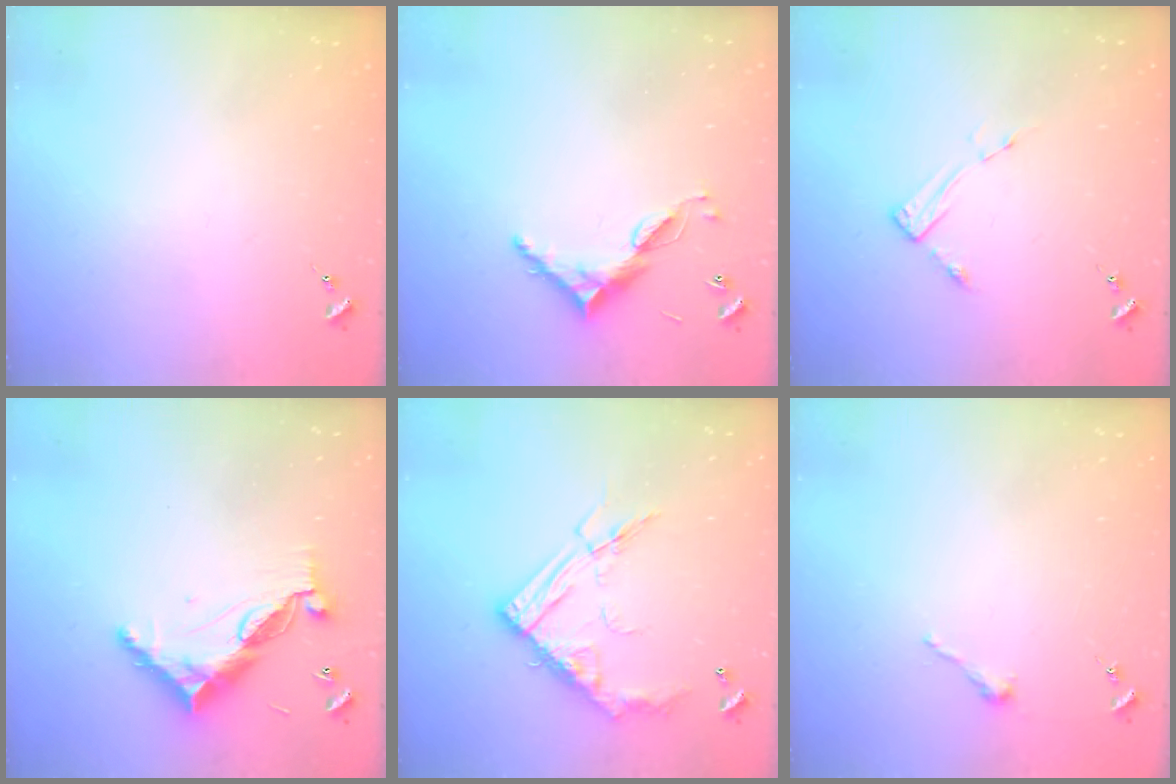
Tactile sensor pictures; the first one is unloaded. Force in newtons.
{"total": 8.7, "press": 8.7, "slide": 0.5}
{"total": 4.4, "press": 4.3, "slide": 0.5}
{"total": 11.5, "press": 11.4, "slide": 1.0}
{"total": 17.2, "press": 17.1, "slide": 1.4}
{"total": 2.5, "press": 2.5, "slide": 0.2}